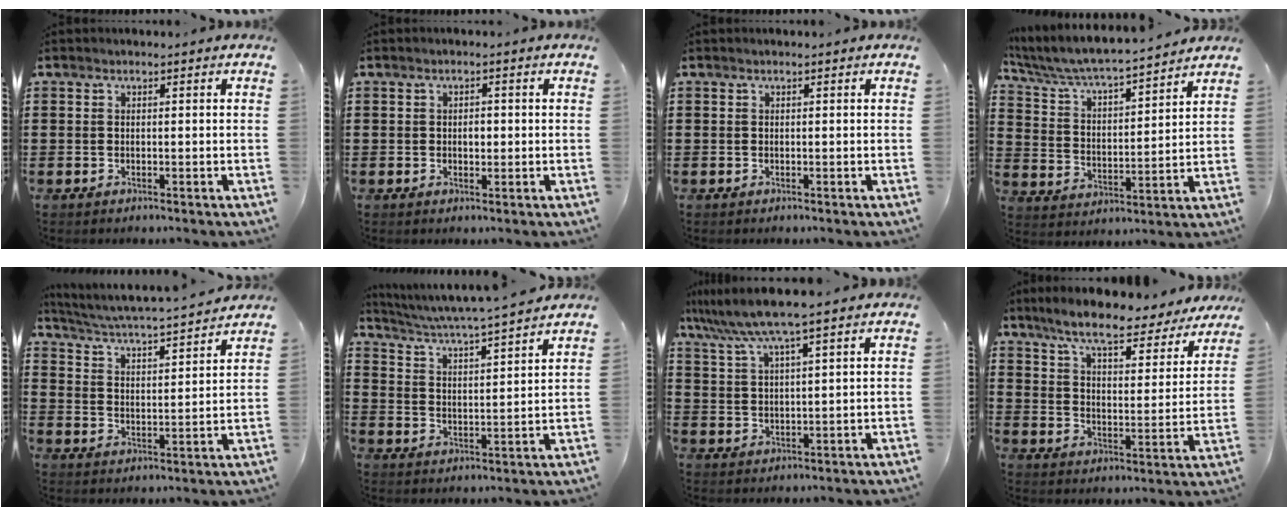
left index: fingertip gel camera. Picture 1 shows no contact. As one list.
[{"total": 1.6, "force": [0.0, 0.9, 1.3], "torque": [-0.018, 0.003, -0.004]}, {"total": 0.0}, {"total": 5.5, "force": [5.1, 0.1, 2.0], "torque": [-0.063, -0.037, 0.080]}, {"total": 3.5, "force": [3.3, -0.3, 1.2], "torque": [-0.042, -0.031, 0.048]}, {"total": 3.8, "force": [3.5, -0.5, 1.4], "torque": [-0.046, -0.032, 0.052]}, {"total": 6.7, "force": [5.4, 0.0, 4.0], "torque": [-0.094, -0.021, 0.094]}, {"total": 8.1, "force": [7.0, 0.5, 4.0], "torque": [-0.097, -0.043, 0.117]}]